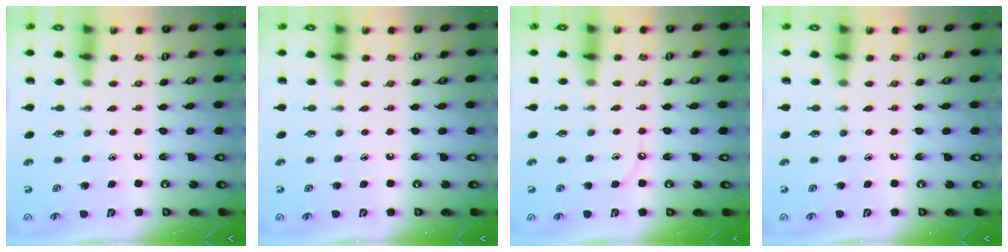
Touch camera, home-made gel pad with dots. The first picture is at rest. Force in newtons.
{"total": 0.0}
{"total": 3.6, "press": 3.5, "slide": 0.5}
{"total": 0.0}